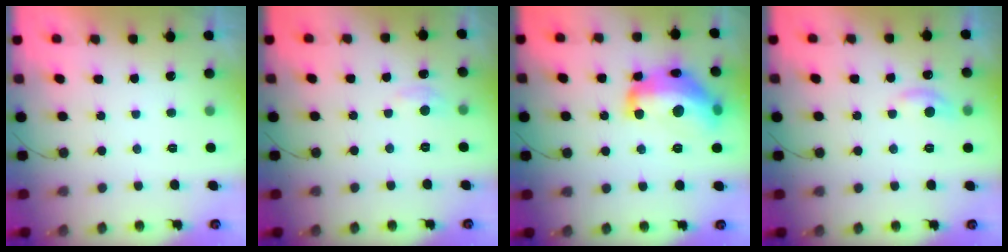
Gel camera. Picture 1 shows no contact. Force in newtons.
{"total": 3.7, "press": 3.7, "slide": 0.5}
{"total": 20.1, "press": 20.1, "slide": 1.1}
{"total": 6.1, "press": 6.1, "slide": 0.6}